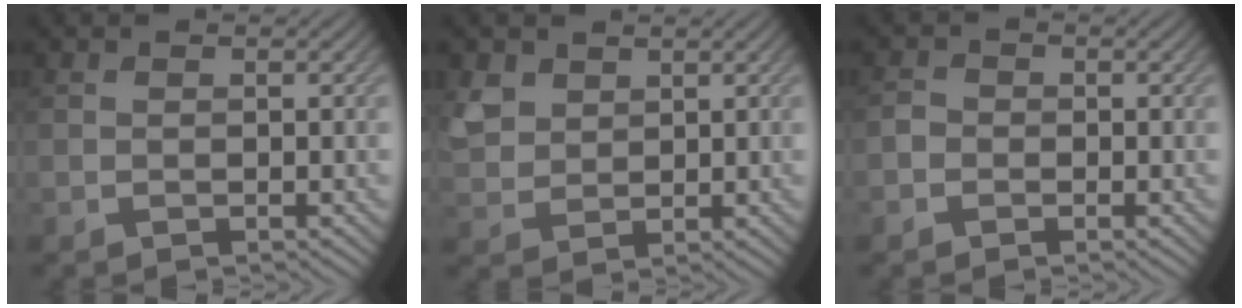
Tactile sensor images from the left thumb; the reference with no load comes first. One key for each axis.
{"total": 4.0, "fx": 2.6, "fy": 2.6, "fz": 1.6, "tx": -0.052, "ty": 0.005, "tz": 0.056}
{"total": 1.2, "fx": -0.7, "fy": 0.9, "fz": 0.3, "tx": -0.002, "ty": 0.005, "tz": -0.020}